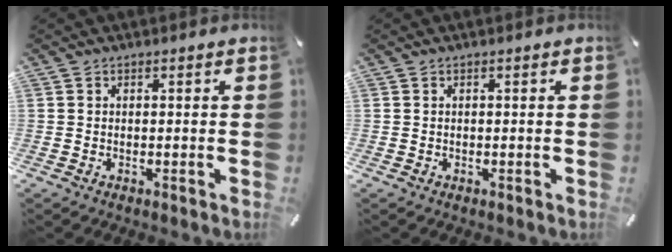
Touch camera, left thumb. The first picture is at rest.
{"total": 0.0}